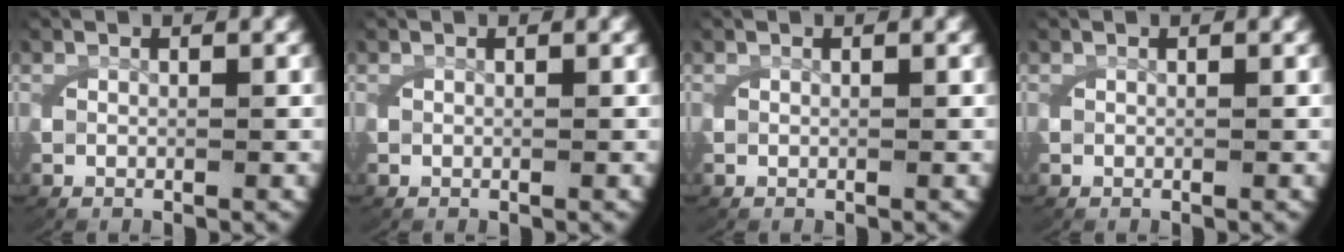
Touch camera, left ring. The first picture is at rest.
{"total": 0.0}
{"total": 0.0}
{"total": 0.0}